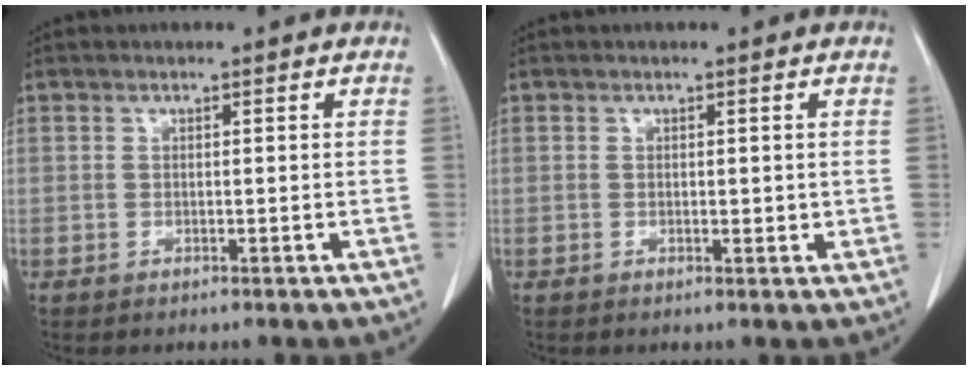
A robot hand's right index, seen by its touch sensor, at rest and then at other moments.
{"total": 1.2, "force": [0.1, 0.7, 0.9], "torque": [-0.008, -0.001, 0.003]}